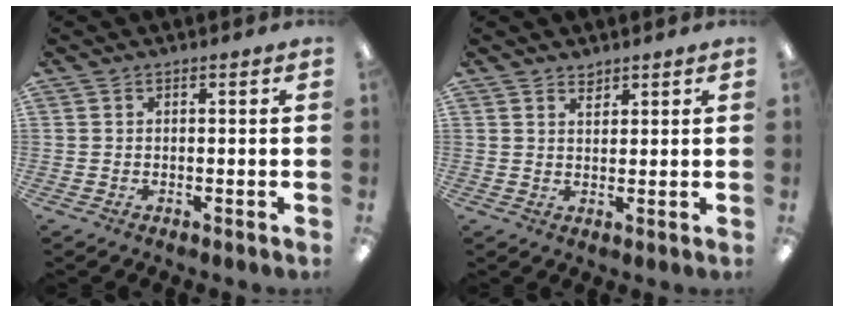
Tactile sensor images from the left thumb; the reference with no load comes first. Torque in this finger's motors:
{"motor_torque": [-0.49, -0.04, -0.13, -0.13, -0.02]}